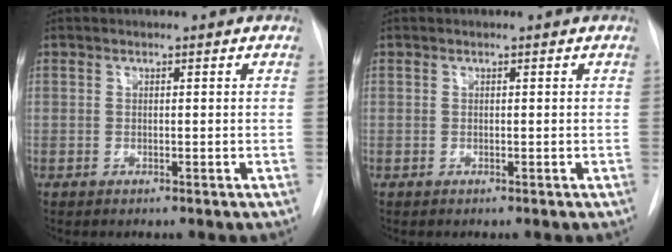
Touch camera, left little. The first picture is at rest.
{"total": 0.0}